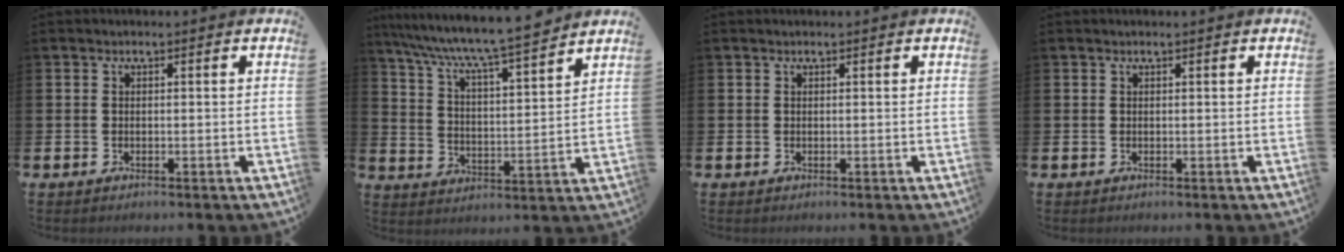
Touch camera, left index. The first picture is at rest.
{"total": 8.3, "force": [7.8, 0.3, 2.9], "torque": [-0.085, -0.061, 0.130]}
{"total": 0.0}
{"total": 0.0}